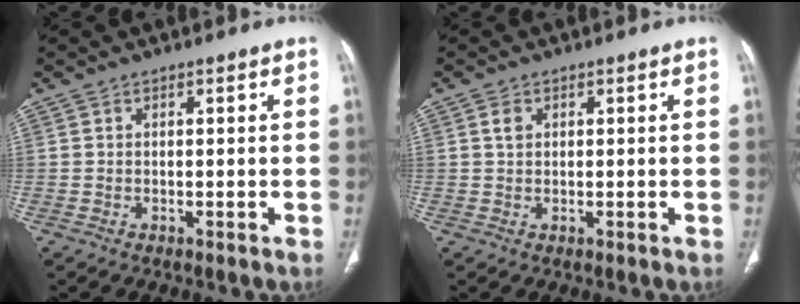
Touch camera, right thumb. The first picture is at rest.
{"total": 1.7, "force": [0.7, 1.2, 1.0], "torque": [-0.012, 0.000, 0.013]}